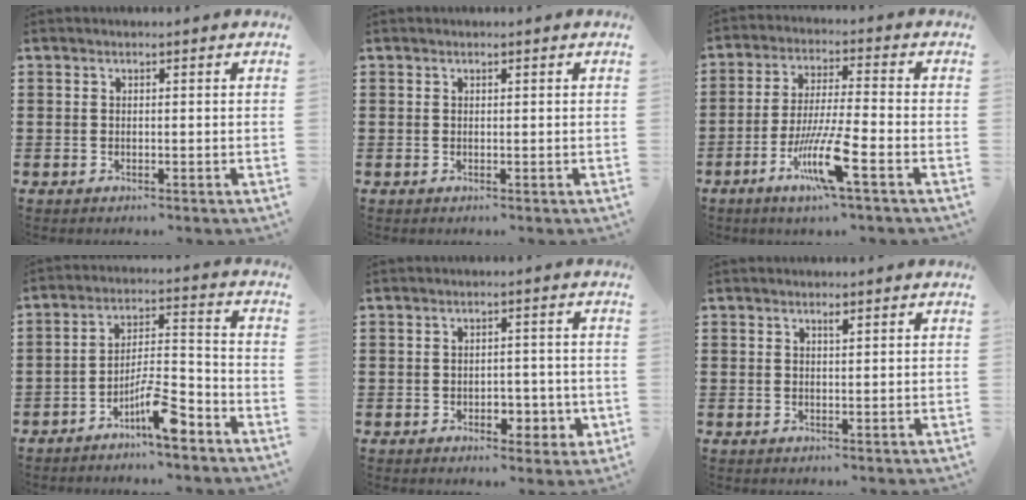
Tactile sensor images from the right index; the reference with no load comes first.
{"total": 0.0}
{"total": 9.8, "force": [-5.0, 0.7, 8.4], "torque": [-0.174, -0.009, -0.098]}
{"total": 8.2, "force": [-5.6, 1.6, 5.8], "torque": [-0.097, 0.010, -0.101]}
{"total": 3.5, "force": [-1.3, 2.5, 2.2], "torque": [-0.034, 0.003, -0.027]}
{"total": 0.9, "force": [0.6, 0.2, 0.7], "torque": [-0.015, 0.000, 0.011]}